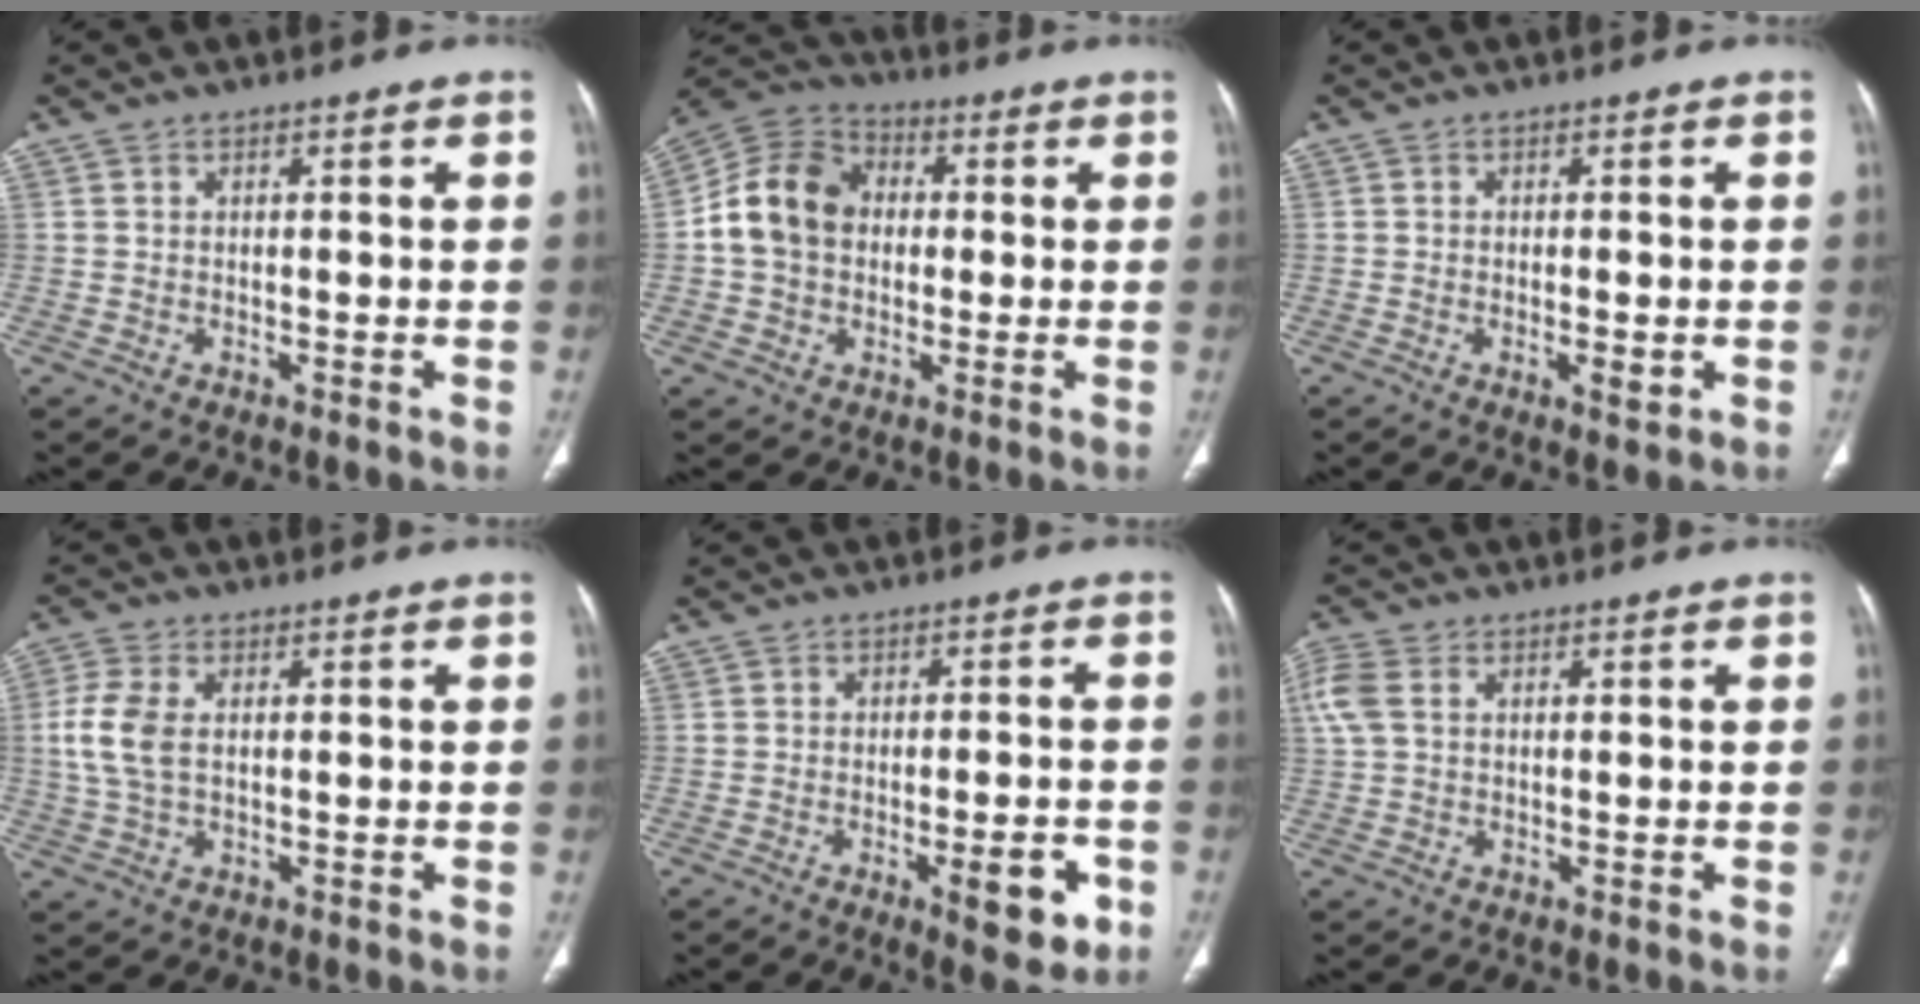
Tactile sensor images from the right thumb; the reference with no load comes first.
{"total": 12.3, "force": [0.5, 9.9, 7.2], "torque": [-0.117, 0.031, -0.001]}
{"total": 2.8, "force": [-0.7, 1.0, 2.5], "torque": [-0.040, -0.005, -0.011]}
{"total": 6.7, "force": [0.5, 3.8, 5.5], "torque": [-0.138, 0.009, 0.009]}
{"total": 8.3, "force": [-3.3, 2.7, 7.1], "torque": [-0.082, 0.005, -0.040]}
{"total": 5.1, "force": [1.4, 3.3, 3.6], "torque": [-0.110, 0.019, 0.029]}